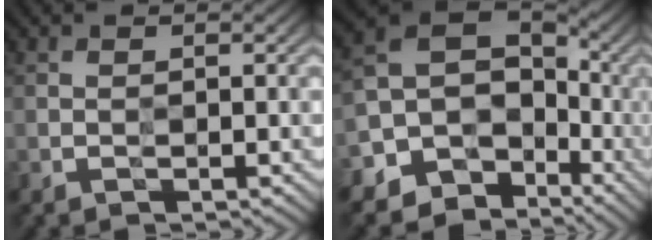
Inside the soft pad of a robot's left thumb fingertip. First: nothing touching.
{"total": 12.0, "force": [-4.6, 9.6, 5.4], "torque": [-0.128, -0.032, -0.069]}